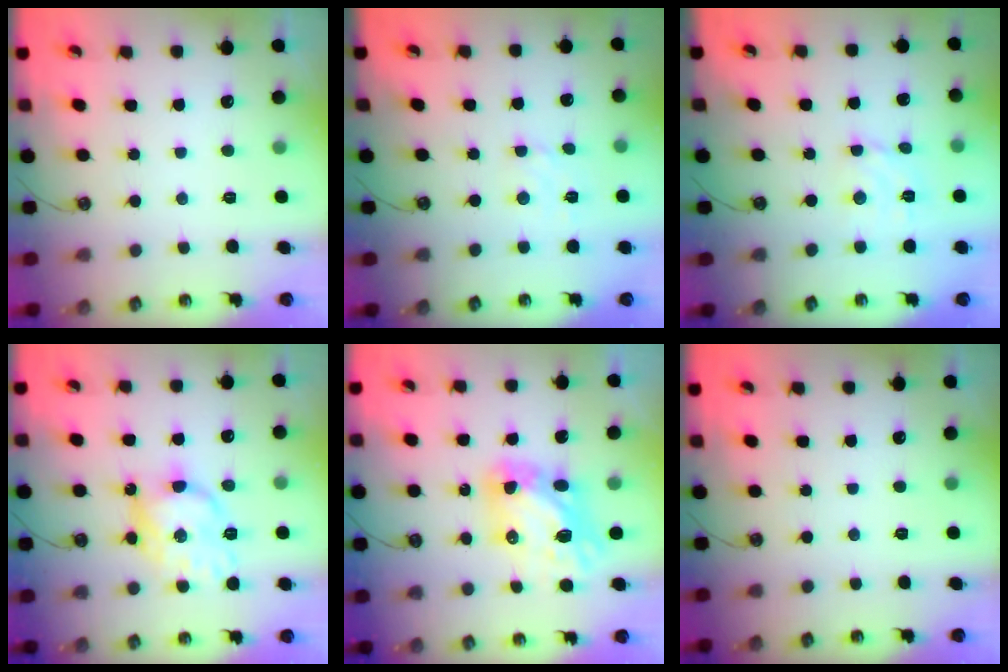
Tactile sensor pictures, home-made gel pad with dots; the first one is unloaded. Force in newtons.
{"total": 2.9, "press": 2.9, "slide": 0.7}
{"total": 4.7, "press": 4.7, "slide": 0.2}
{"total": 12.1, "press": 12.1, "slide": 0.8}
{"total": 10.4, "press": 10.3, "slide": 0.9}
{"total": 0.0}